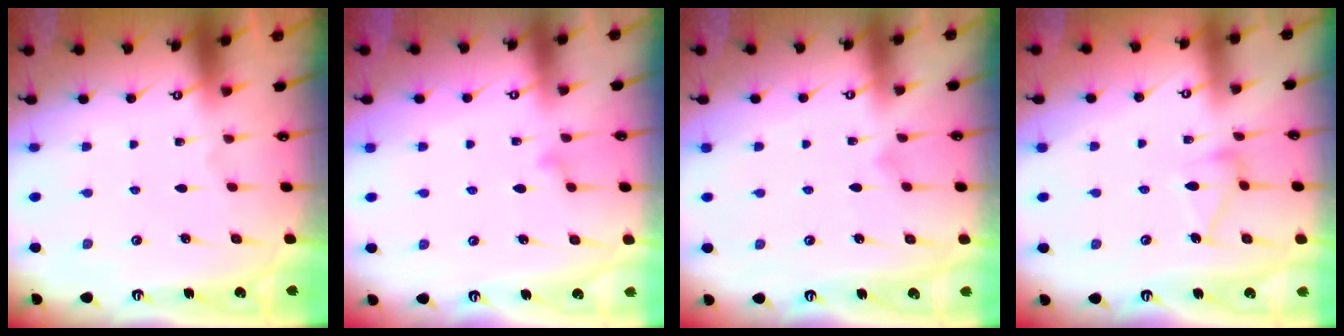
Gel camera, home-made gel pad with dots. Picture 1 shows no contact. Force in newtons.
{"total": 8.5, "press": 8.5, "slide": 0.6}
{"total": 4.0, "press": 4.0, "slide": 0.2}
{"total": 10.8, "press": 10.8, "slide": 0.4}